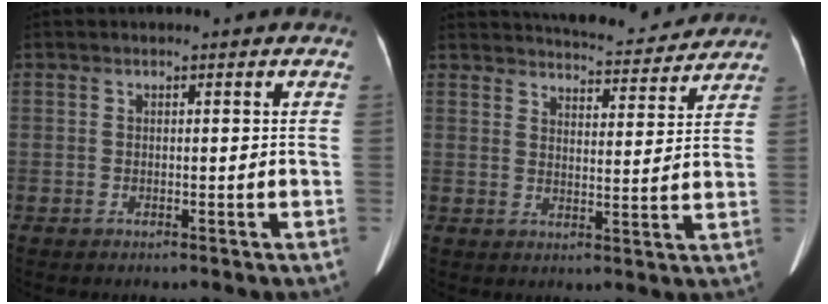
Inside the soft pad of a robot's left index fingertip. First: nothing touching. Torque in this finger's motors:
{"motor_torque": [0.45, -0.60, 0.06, 0.02]}